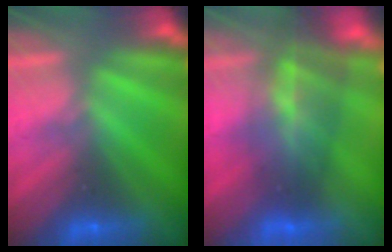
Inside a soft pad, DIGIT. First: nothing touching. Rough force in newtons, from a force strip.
{"total": 7.6}